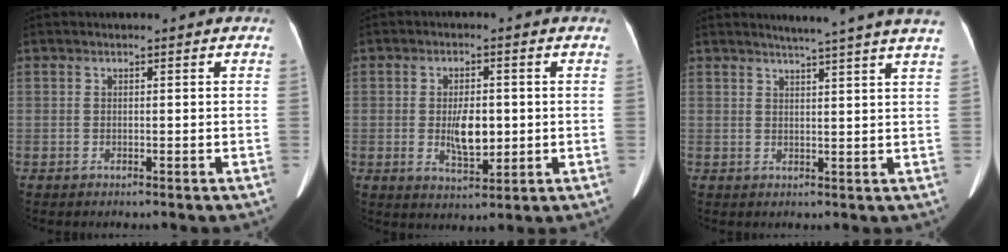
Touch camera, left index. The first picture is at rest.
{"total": 5.4, "force": [-0.9, 2.4, 4.8], "torque": [-0.085, -0.024, -0.011]}
{"total": 10.9, "force": [9.5, -1.5, 5.2], "torque": [-0.072, -0.031, 0.097]}